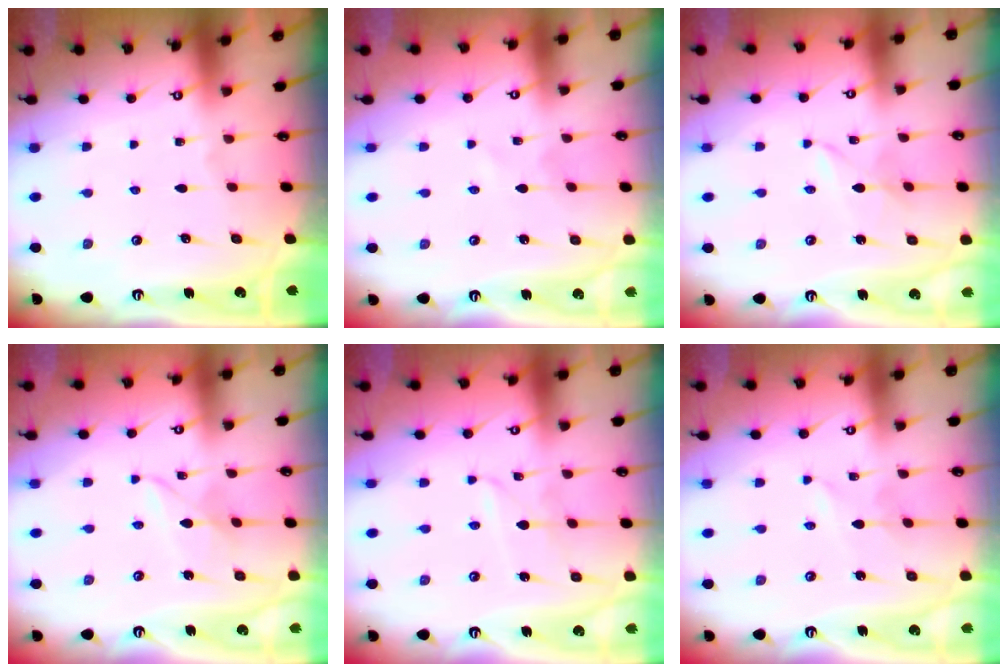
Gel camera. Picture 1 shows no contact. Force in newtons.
{"total": 0.0}
{"total": 1.4, "press": 1.4, "slide": 0.2}
{"total": 4.2, "press": 4.2, "slide": 0.4}
{"total": 2.9, "press": 2.9, "slide": 0.4}
{"total": 1.6, "press": 1.6, "slide": 0.1}